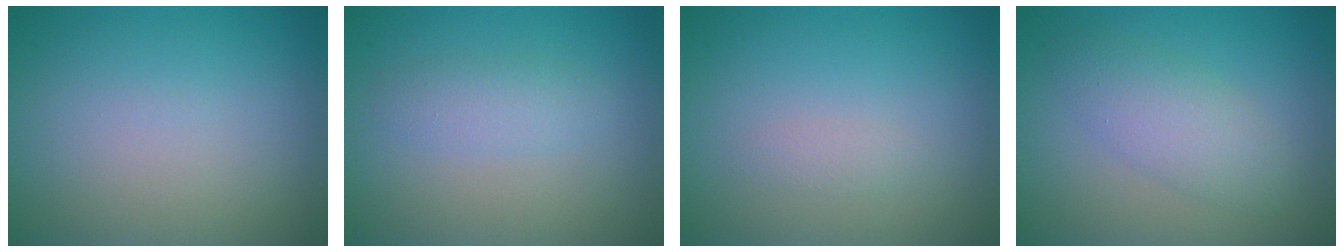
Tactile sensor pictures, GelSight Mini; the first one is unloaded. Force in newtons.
{"total": 1.9, "press": 1.9, "slide": 0.0}
{"total": 0.8, "press": 0.8, "slide": 0.0}
{"total": 3.4, "press": 3.4, "slide": 0.1}